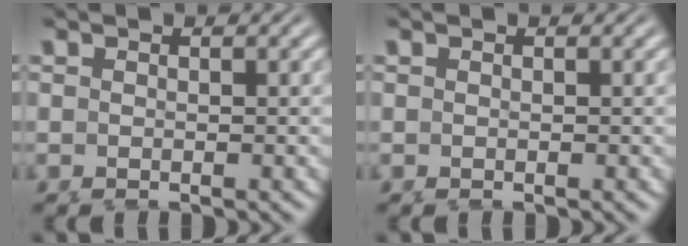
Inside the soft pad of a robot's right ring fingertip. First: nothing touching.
{"total": 0.0}